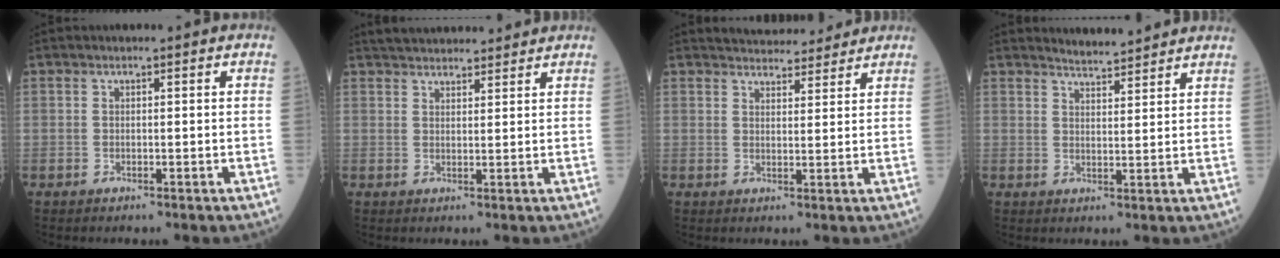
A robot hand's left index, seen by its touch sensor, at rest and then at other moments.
{"total": 10.0, "force": [9.3, 2.3, 2.9], "torque": [-0.035, 0.030, 0.131]}
{"total": 8.0, "force": [7.6, 1.9, 1.8], "torque": [-0.021, 0.012, 0.097]}
{"total": 5.2, "force": [5.1, 0.3, 1.0], "torque": [-0.025, 0.008, 0.073]}